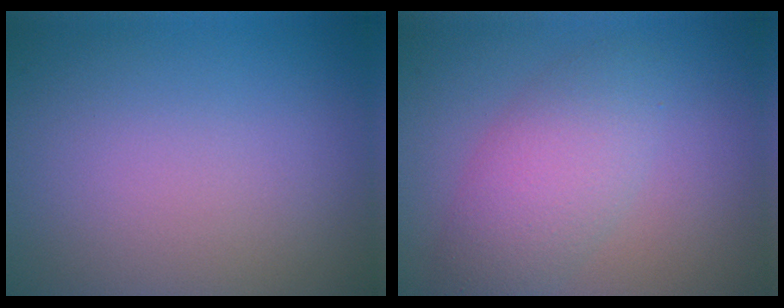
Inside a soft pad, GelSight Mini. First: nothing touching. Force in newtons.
{"total": 4.6, "press": 4.6, "slide": 0.3}